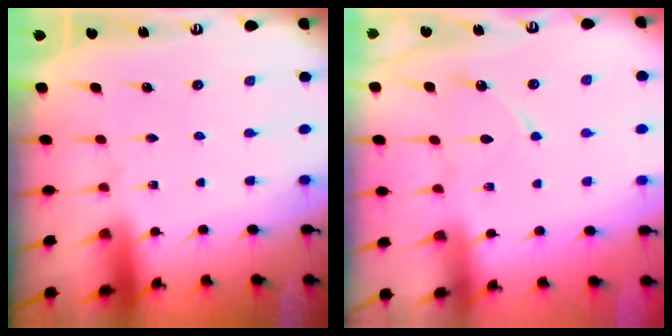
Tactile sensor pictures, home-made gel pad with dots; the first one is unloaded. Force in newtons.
{"total": 7.4, "press": 7.3, "slide": 0.7}